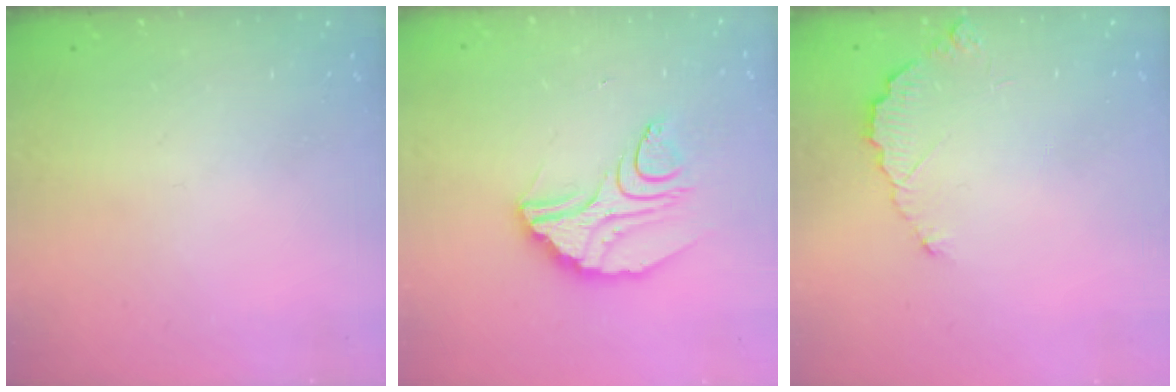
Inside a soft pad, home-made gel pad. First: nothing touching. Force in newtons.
{"total": 13.5, "press": 13.4, "slide": 0.9}
{"total": 3.8, "press": 3.8, "slide": 0.3}